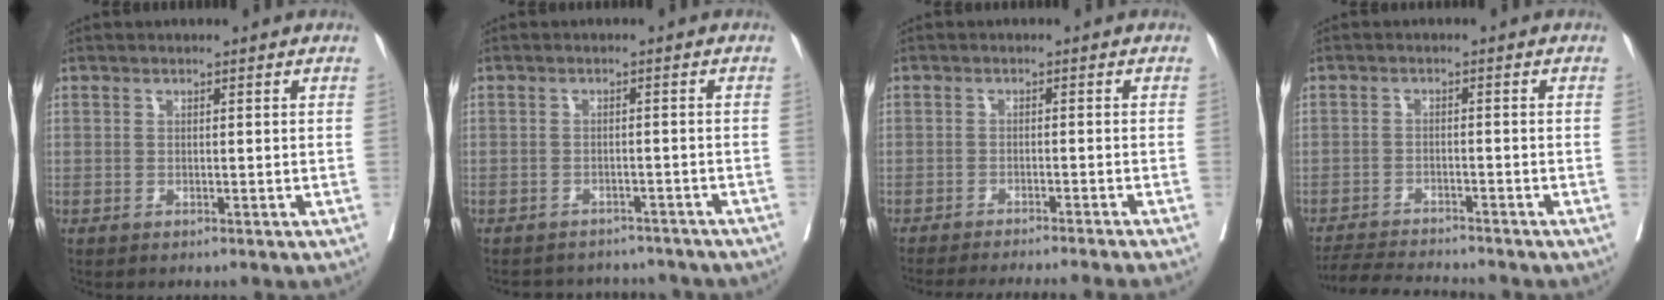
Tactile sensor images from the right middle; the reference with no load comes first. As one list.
[{"total": 9.5, "force": [-8.8, 3.1, 1.4], "torque": [-0.023, 0.012, -0.097]}, {"total": 13.4, "force": [-12.1, -1.0, 5.5], "torque": [-0.058, -0.035, -0.165]}, {"total": 7.5, "force": [-7.2, -0.2, 1.9], "torque": [-0.030, -0.013, -0.121]}]